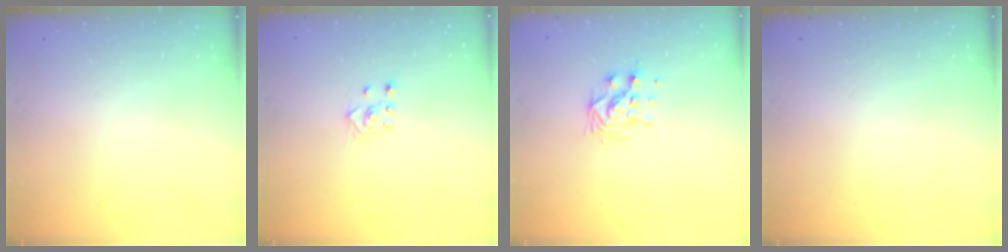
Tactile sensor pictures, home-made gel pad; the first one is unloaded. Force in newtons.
{"total": 3.4, "press": 3.4, "slide": 0.3}
{"total": 9.3, "press": 9.3, "slide": 0.9}
{"total": 0.0}